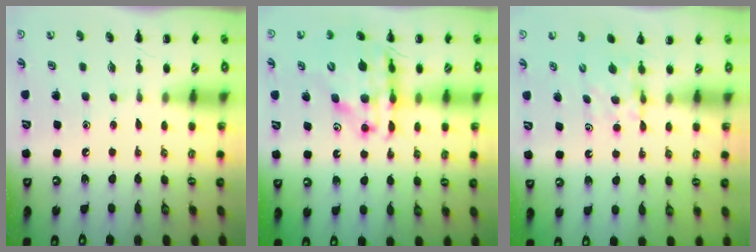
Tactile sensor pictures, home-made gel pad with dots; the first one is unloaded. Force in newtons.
{"total": 16.4, "press": 15.9, "slide": 4.1}
{"total": 5.3, "press": 5.3, "slide": 0.3}